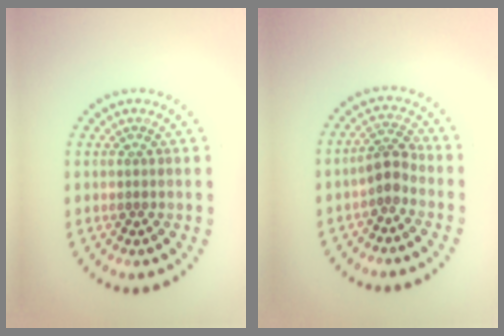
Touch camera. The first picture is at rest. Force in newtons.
{"total": 2.2, "press": 2.0, "slide": 1.0}